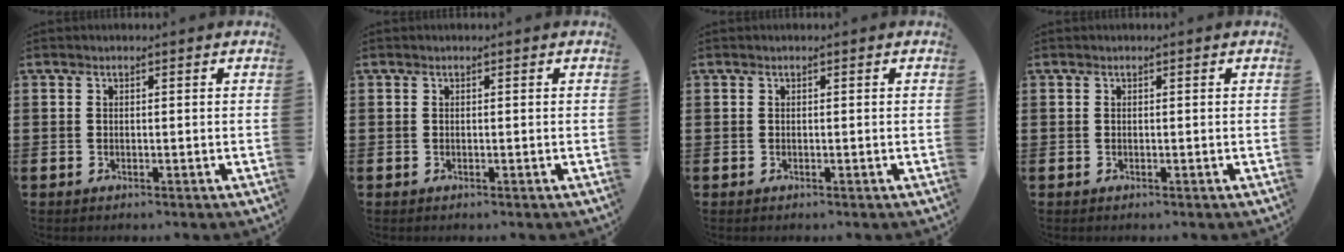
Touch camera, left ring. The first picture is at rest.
{"total": 0.0}
{"total": 0.0}
{"total": 0.0}